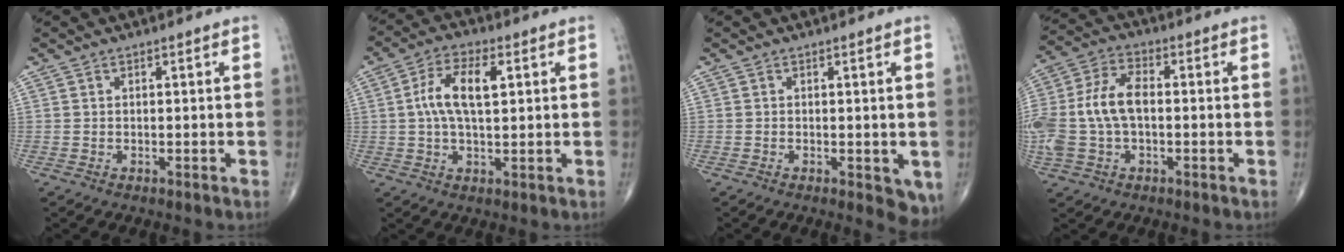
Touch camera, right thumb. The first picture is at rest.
{"total": 9.2, "force": [1.8, 4.1, 8.0], "torque": [-0.157, 0.013, 0.028]}
{"total": 4.2, "force": [-0.8, 1.9, 3.7], "torque": [-0.029, -0.008, -0.011]}
{"total": 13.8, "force": [-0.6, 8.2, 11.0], "torque": [-0.251, 0.029, -0.014]}